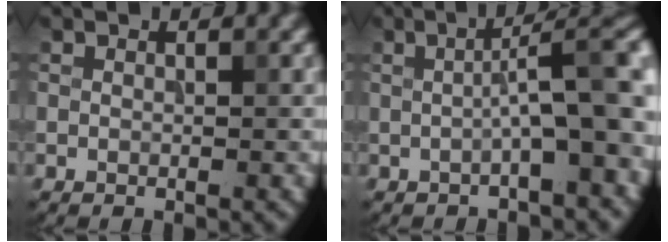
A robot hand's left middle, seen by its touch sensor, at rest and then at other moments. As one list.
[{"total": 6.5, "force": [-0.6, 1.4, 6.3], "torque": [-0.088, 0.018, -0.011]}]